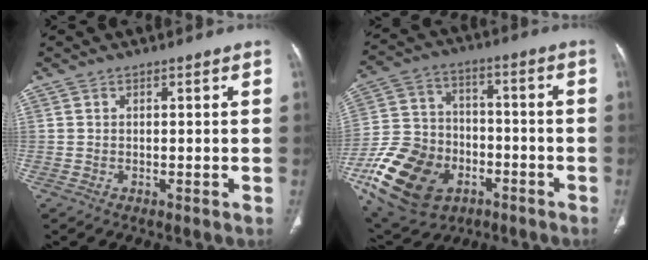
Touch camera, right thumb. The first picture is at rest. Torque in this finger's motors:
{"motor_torque": [0.29, 0.63, 1.71, -1.06, 0.44]}